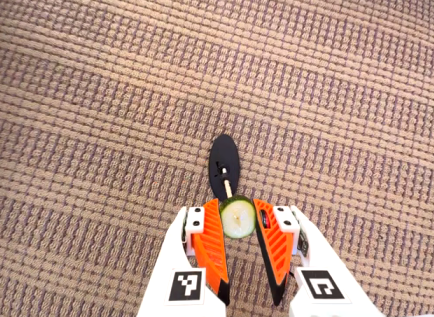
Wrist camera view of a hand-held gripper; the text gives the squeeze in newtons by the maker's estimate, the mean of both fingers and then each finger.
{"total": 9.2, "left": 9.2, "right": 9.3}